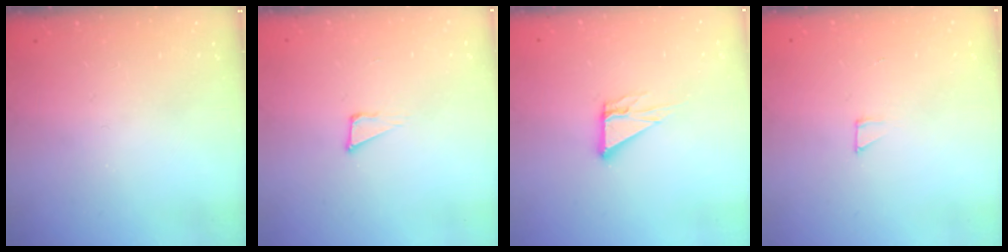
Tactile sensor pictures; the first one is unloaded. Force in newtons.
{"total": 3.4, "press": 3.3, "slide": 0.9}
{"total": 5.5, "press": 5.5, "slide": 0.3}
{"total": 2.1, "press": 2.1, "slide": 0.1}